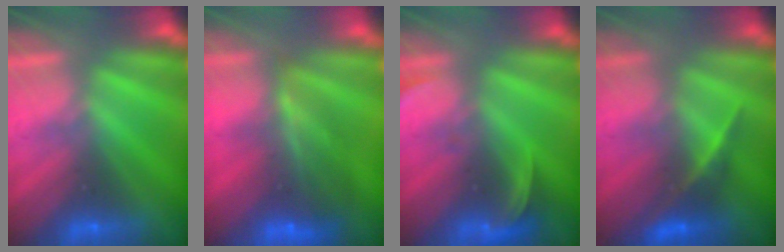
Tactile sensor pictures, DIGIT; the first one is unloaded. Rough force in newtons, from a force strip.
{"total": 7.1}
{"total": 2.6}
{"total": 2.4}